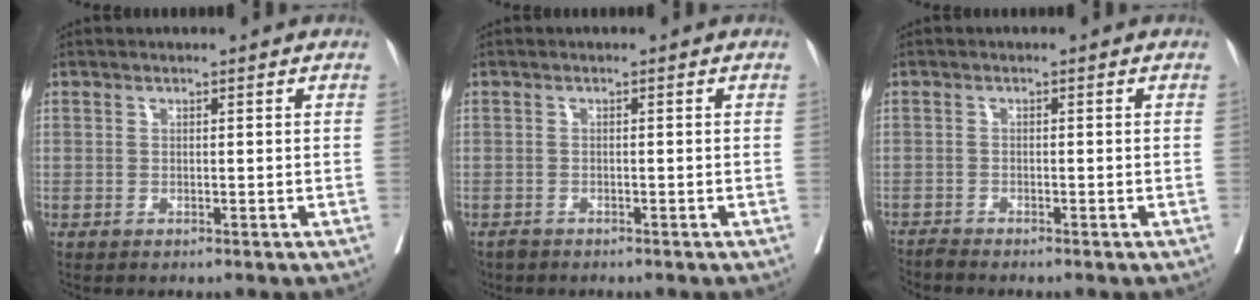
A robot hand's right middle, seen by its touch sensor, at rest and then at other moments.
{"total": 1.3, "force": [-1.1, 0.7, 0.0], "torque": [-0.007, -0.001, -0.019]}
{"total": 1.6, "force": [-1.5, -0.5, -0.3], "torque": [0.004, -0.008, -0.032]}